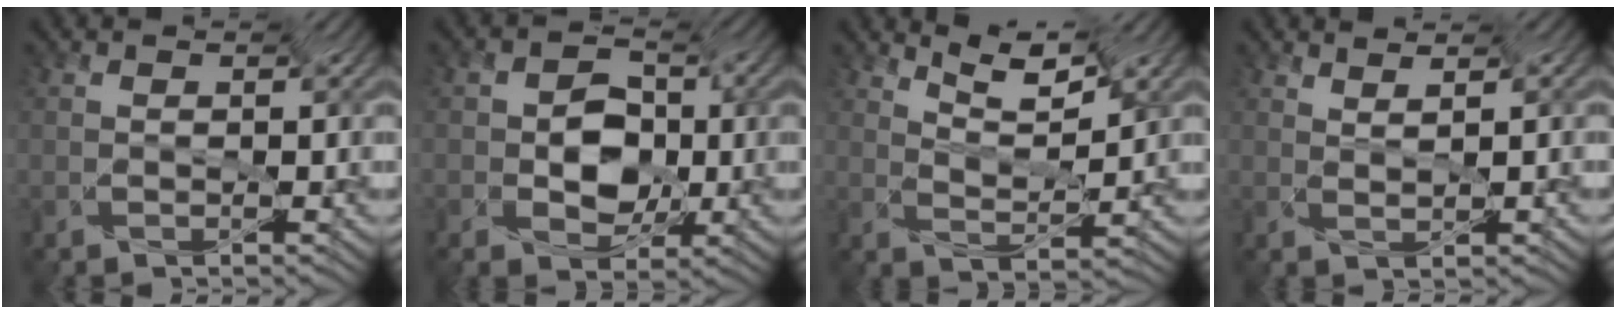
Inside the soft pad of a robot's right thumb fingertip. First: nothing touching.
{"total": 5.6, "force": [-3.0, 3.8, 3.0], "torque": [-0.051, -0.007, -0.051]}
{"total": 3.4, "force": [2.8, -0.5, 1.9], "torque": [-0.053, 0.001, 0.058]}
{"total": 2.4, "force": [2.2, -0.2, 0.8], "torque": [-0.015, -0.009, 0.038]}